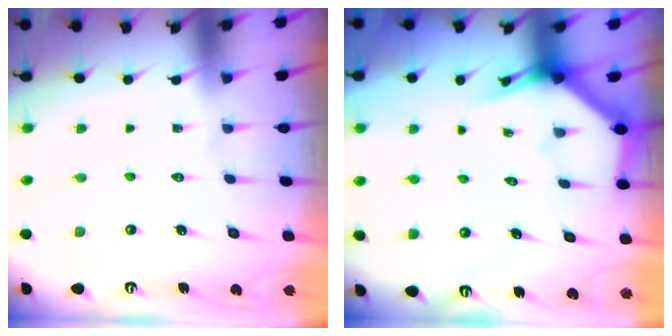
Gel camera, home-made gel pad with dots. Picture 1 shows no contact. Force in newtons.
{"total": 3.9, "press": 3.8, "slide": 0.4}